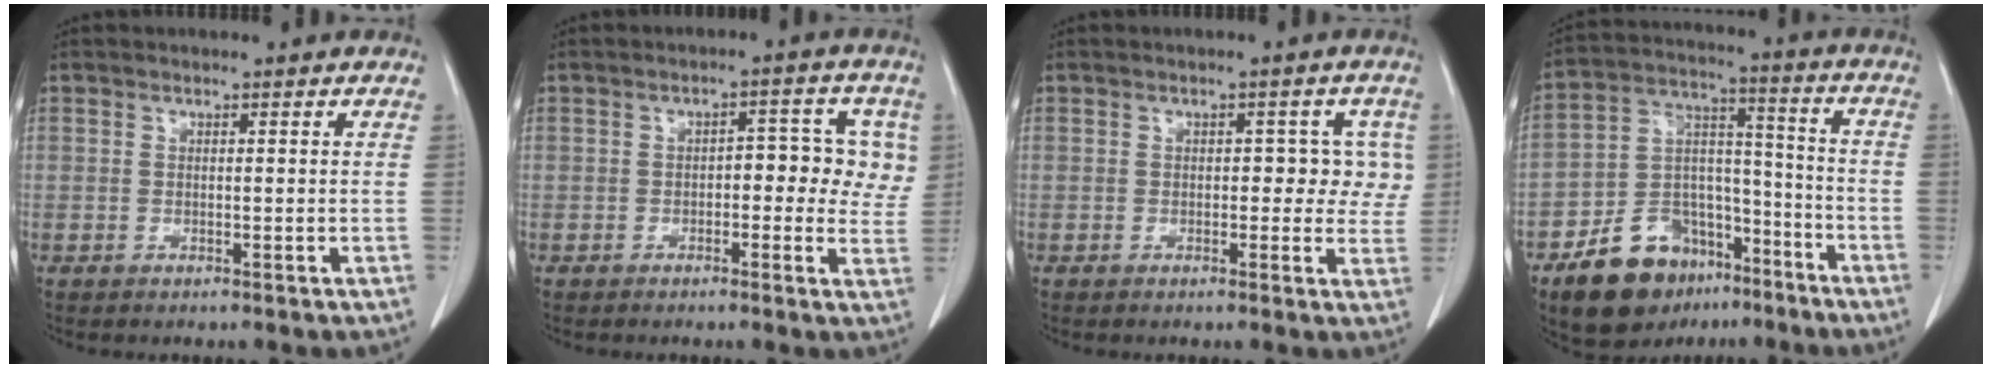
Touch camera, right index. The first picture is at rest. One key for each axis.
{"total": 7.3, "fx": 0.7, "fy": 3.7, "fz": 6.2, "tx": -0.059, "ty": 0.026, "tz": 0.007}
{"total": 4.6, "fx": 0.6, "fy": 2.8, "fz": 3.6, "tx": -0.023, "ty": 0.021, "tz": 0.003}
{"total": 15.3, "fx": -10.1, "fy": 9.2, "fz": 6.9, "tx": -0.115, "ty": 0.045, "tz": -0.164}